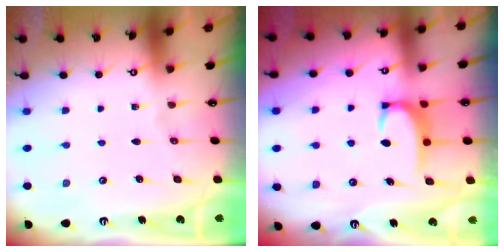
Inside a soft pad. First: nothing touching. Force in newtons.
{"total": 3.3, "press": 3.3, "slide": 0.5}